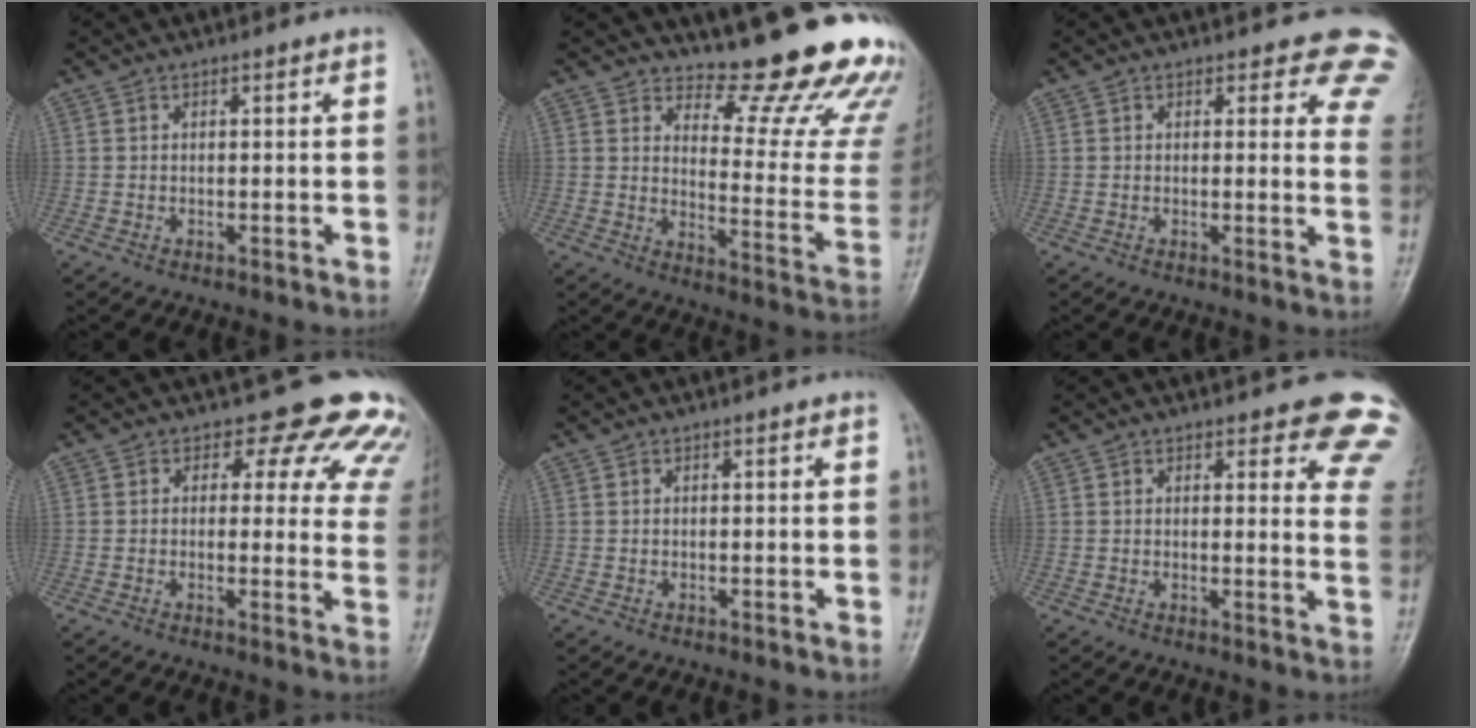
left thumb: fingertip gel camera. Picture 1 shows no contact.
{"total": 18.2, "force": [15.3, 4.1, 8.9], "torque": [-0.069, -0.164, 0.189]}
{"total": 8.8, "force": [7.2, 3.9, 3.3], "torque": [0.018, -0.031, 0.047]}
{"total": 12.9, "force": [10.0, 6.6, 4.7], "torque": [0.008, -0.046, 0.081]}
{"total": 0.0}
{"total": 10.6, "force": [8.5, 3.5, 5.1], "torque": [-0.004, -0.045, 0.067]}